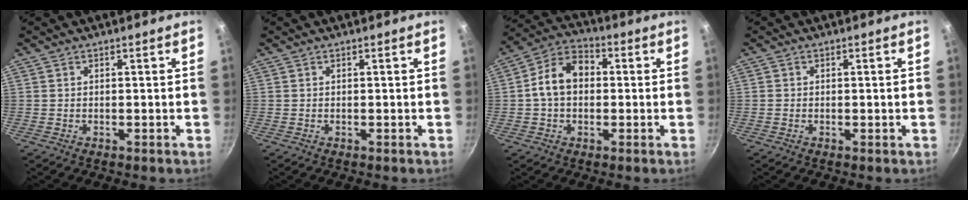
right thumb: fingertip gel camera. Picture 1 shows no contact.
{"total": 0.0}
{"total": 10.1, "force": [0.3, 7.3, 6.9], "torque": [-0.096, 0.030, -0.012]}
{"total": 0.9, "force": [-0.1, 0.4, 0.8], "torque": [-0.012, 0.003, -0.004]}